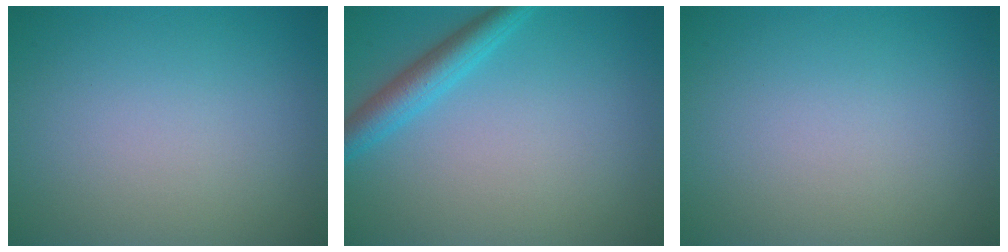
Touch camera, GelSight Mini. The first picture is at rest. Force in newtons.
{"total": 3.1, "press": 3.1, "slide": 0.2}
{"total": 0.0}